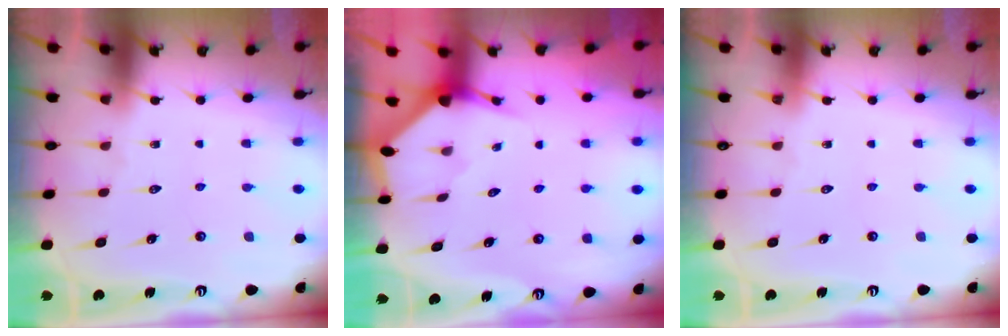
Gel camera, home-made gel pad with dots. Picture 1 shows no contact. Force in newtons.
{"total": 2.8, "press": 2.8, "slide": 0.2}
{"total": 0.0}